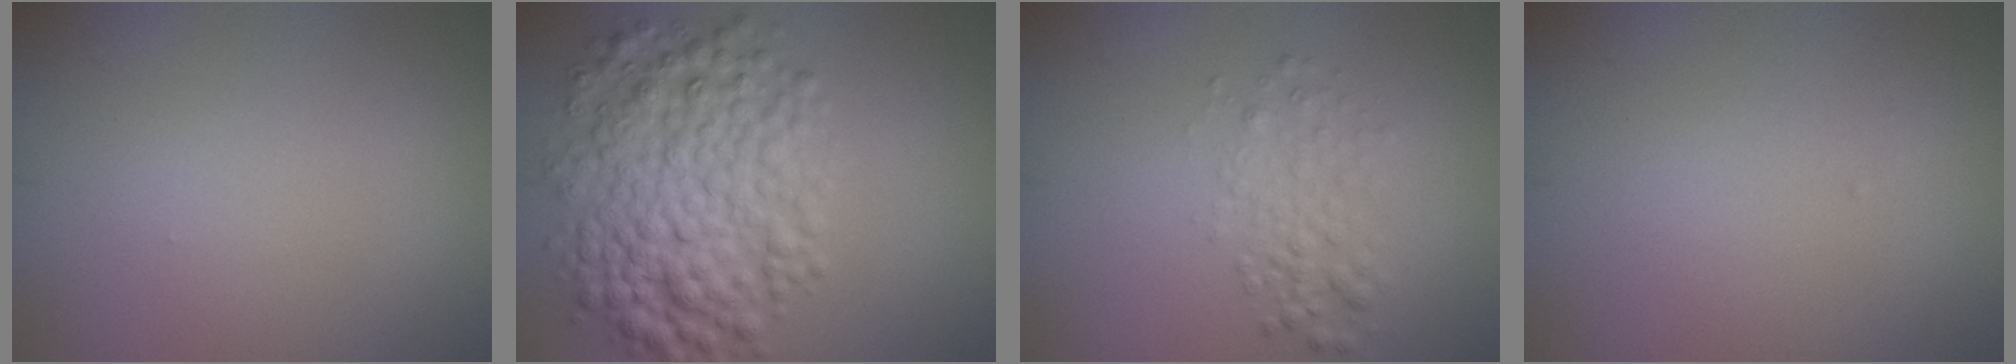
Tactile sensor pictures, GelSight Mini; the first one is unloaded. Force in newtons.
{"total": 7.6, "press": 7.6, "slide": 0.1}
{"total": 2.4, "press": 2.4, "slide": 0.1}
{"total": 0.0}